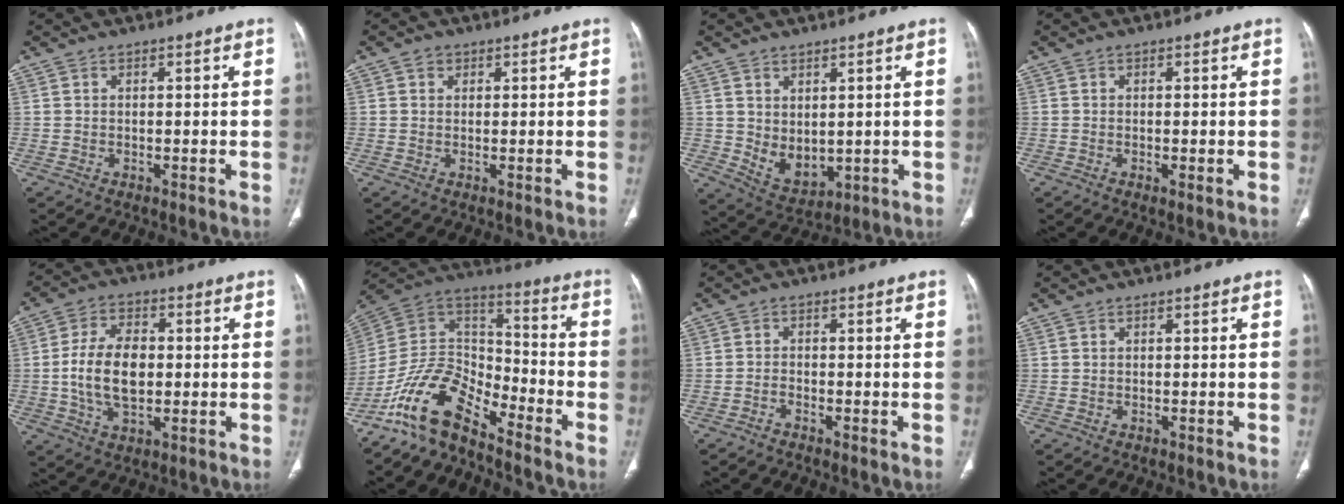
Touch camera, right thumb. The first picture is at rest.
{"total": 1.6, "force": [0.7, 1.3, 0.5], "torque": [0.002, -0.001, 0.007]}
{"total": 6.0, "force": [1.0, 4.6, 3.8], "torque": [-0.042, -0.021, 0.042]}
{"total": 1.1, "force": [-0.3, 0.2, 1.1], "torque": [-0.016, -0.003, -0.006]}
{"total": 11.1, "force": [-0.3, 6.6, 8.9], "torque": [-0.157, 0.009, -0.004]}
{"total": 13.0, "force": [-10.4, 5.0, 6.1], "torque": [-0.099, 0.096, -0.208]}
{"total": 1.0, "force": [-1.0, 0.1, 0.3], "torque": [-0.008, 0.007, -0.022]}
{"total": 0.0}